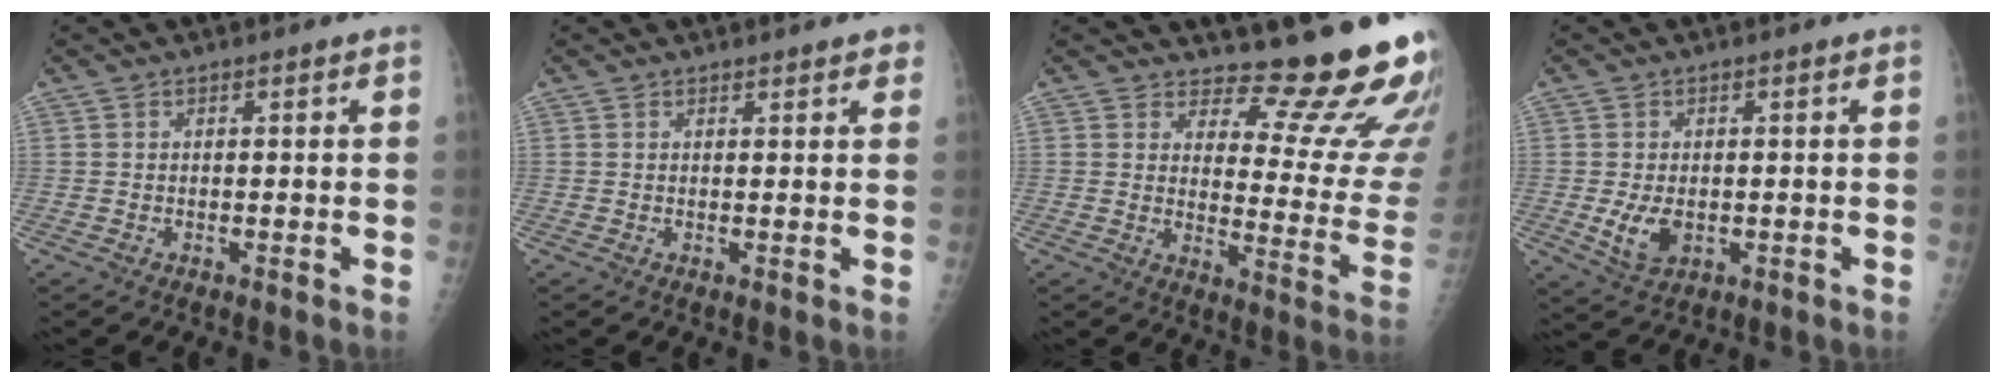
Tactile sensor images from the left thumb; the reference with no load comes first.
{"total": 2.7, "force": [2.2, 1.0, 1.2], "torque": [0.006, -0.002, 0.022]}
{"total": 16.2, "force": [14.0, 3.6, 7.3], "torque": [-0.052, -0.157, 0.168]}
{"total": 5.1, "force": [-0.5, 3.3, 3.8], "torque": [-0.064, -0.011, 0.001]}